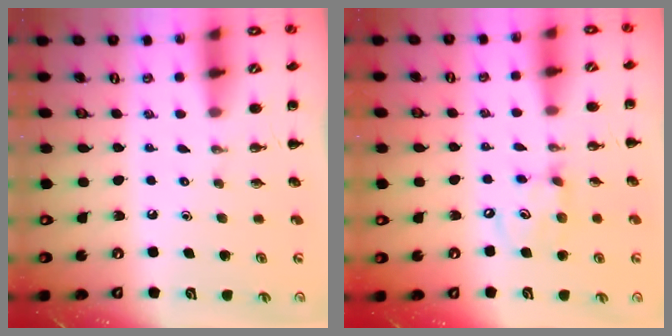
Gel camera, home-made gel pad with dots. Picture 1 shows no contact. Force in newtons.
{"total": 7.8, "press": 7.6, "slide": 1.4}